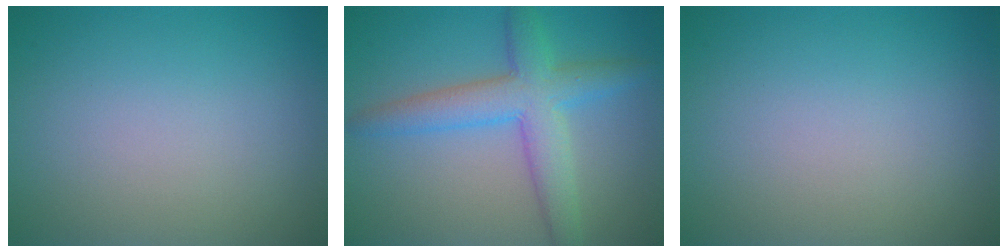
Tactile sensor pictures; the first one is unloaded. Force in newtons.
{"total": 5.4, "press": 5.4, "slide": 0.1}
{"total": 0.0}